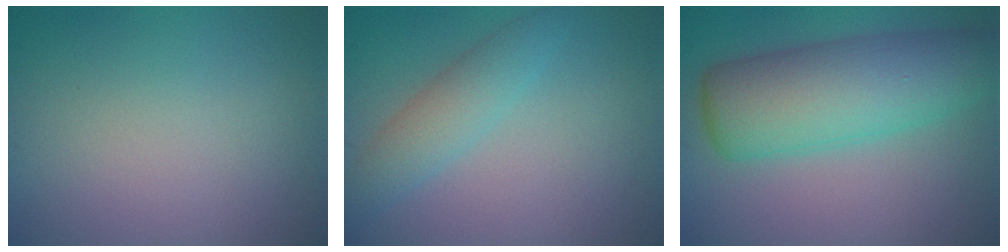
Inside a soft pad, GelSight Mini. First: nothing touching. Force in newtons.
{"total": 2.9, "press": 2.9, "slide": 0.1}
{"total": 8.2, "press": 8.2, "slide": 0.2}